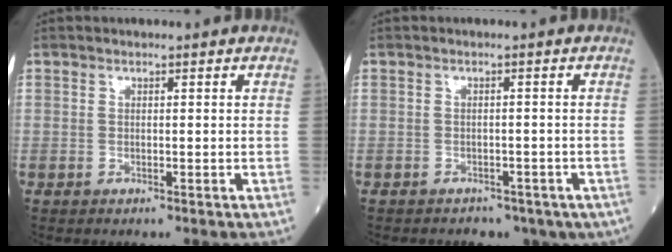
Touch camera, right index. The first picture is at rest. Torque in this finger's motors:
{"motor_torque": [-0.15, -1.02, 0.23, 0.03]}